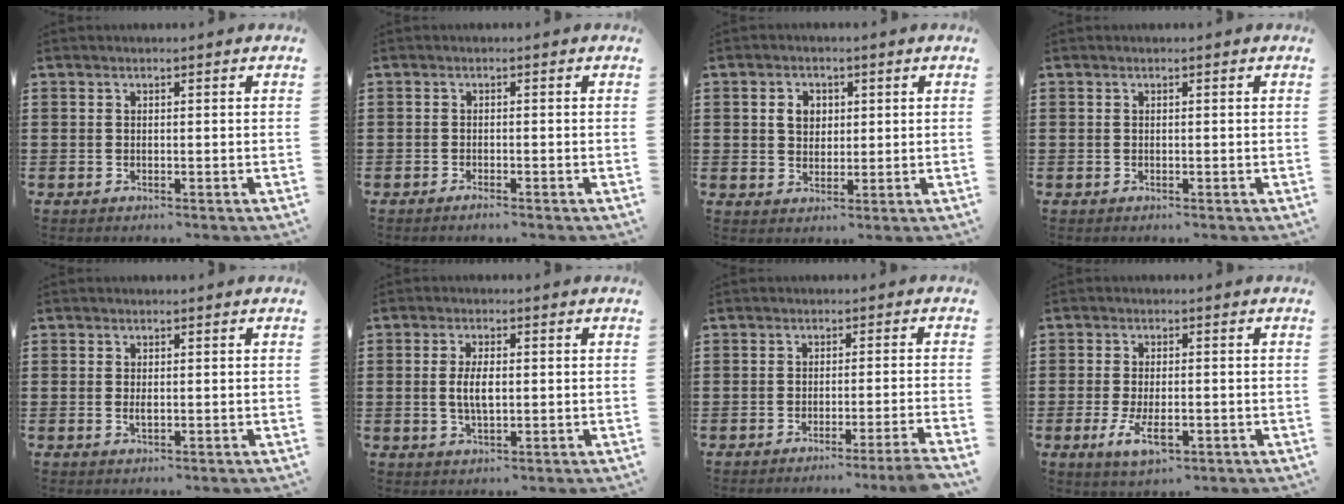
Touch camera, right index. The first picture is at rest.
{"total": 0.8, "force": [-0.7, -0.1, 0.4], "torque": [-0.010, -0.006, -0.013]}
{"total": 3.2, "force": [0.8, 2.6, 1.7], "torque": [-0.043, 0.012, 0.013]}
{"total": 0.0}
{"total": 1.0, "force": [0.0, 0.3, 1.0], "torque": [-0.020, -0.002, 0.001]}
{"total": 4.2, "force": [0.0, 1.6, 3.8], "torque": [-0.082, 0.001, -0.003]}
{"total": 3.0, "force": [-2.2, -1.0, 1.7], "torque": [-0.029, -0.011, -0.043]}
{"total": 4.8, "force": [-1.5, 2.1, 4.1], "torque": [-0.089, -0.006, -0.031]}